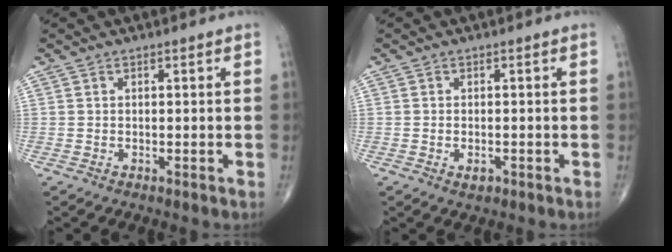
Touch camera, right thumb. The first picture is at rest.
{"total": 1.7, "force": [-0.7, 1.0, 1.2], "torque": [-0.015, 0.002, -0.010]}